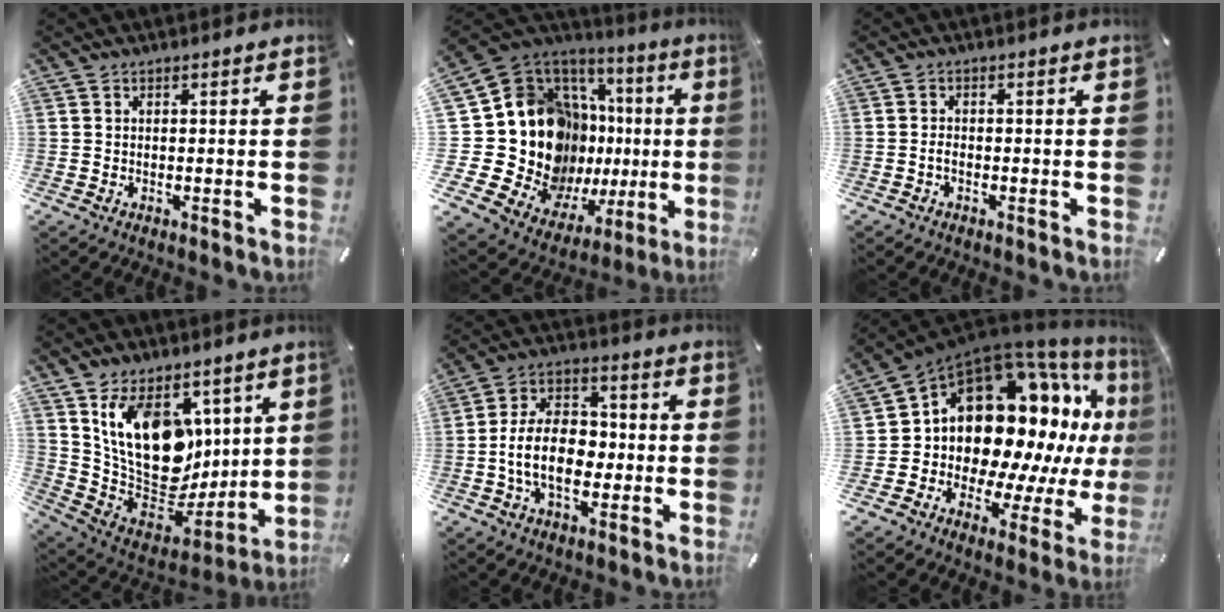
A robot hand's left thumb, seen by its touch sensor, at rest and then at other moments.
{"total": 27.3, "force": [0.7, 18.4, 20.2], "torque": [-0.359, -0.091, 0.070]}
{"total": 1.5, "force": [-0.7, 0.8, 1.0], "torque": [-0.021, 0.004, -0.015]}
{"total": 18.9, "force": [6.9, 13.5, 11.3], "torque": [-0.212, -0.055, 0.137]}
{"total": 12.4, "force": [-2.7, 8.5, 8.5], "torque": [-0.177, 0.013, -0.050]}
{"total": 19.4, "force": [5.0, 13.9, 12.7], "torque": [-0.201, -0.077, 0.110]}